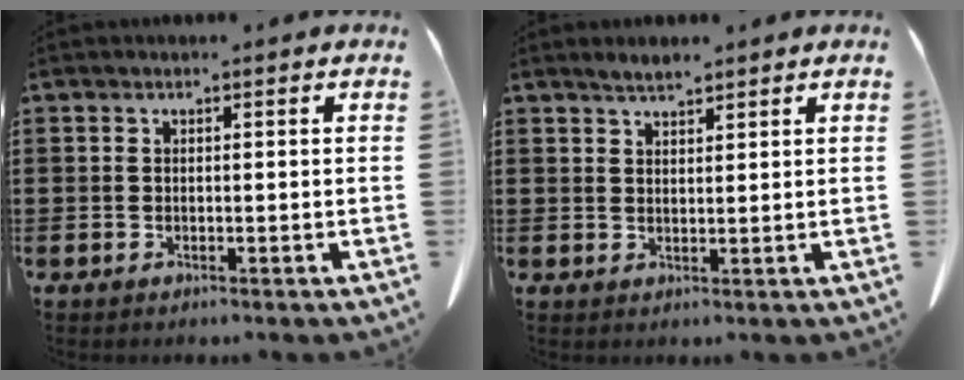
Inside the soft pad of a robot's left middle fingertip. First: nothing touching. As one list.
[{"total": 1.9, "force": [1.8, 0.2, 0.7], "torque": [-0.016, 0.000, 0.034]}]